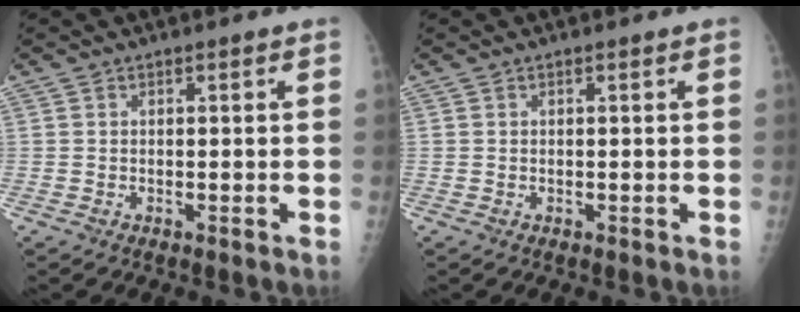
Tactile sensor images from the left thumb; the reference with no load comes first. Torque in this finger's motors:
{"motor_torque": [0.00, 0.00, 0.00, 0.00, 0.00]}